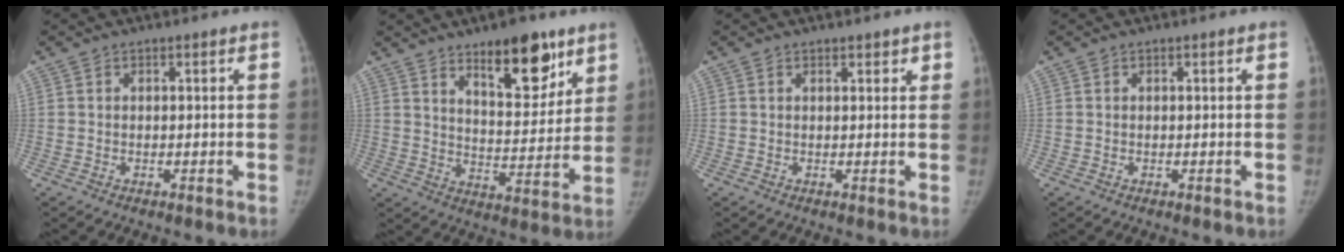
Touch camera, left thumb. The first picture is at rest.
{"total": 14.4, "force": [9.2, 5.6, 9.5], "torque": [-0.096, -0.059, 0.145]}
{"total": 1.5, "force": [1.2, 0.7, 0.7], "torque": [-0.001, -0.005, 0.013]}
{"total": 0.0}